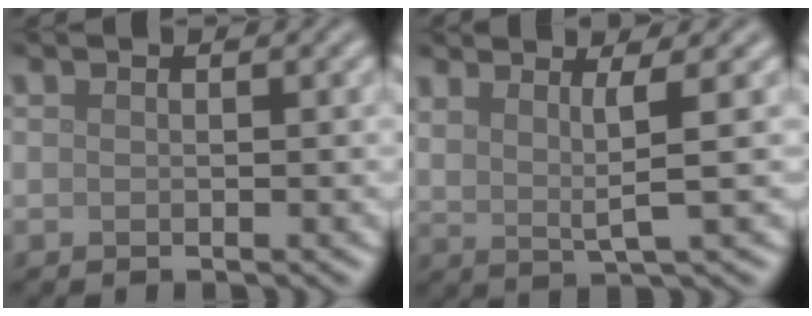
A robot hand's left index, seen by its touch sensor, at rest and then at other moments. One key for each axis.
{"total": 2.8, "fx": 1.3, "fy": 0.3, "fz": 2.5, "tx": -0.046, "ty": -0.005, "tz": 0.023}